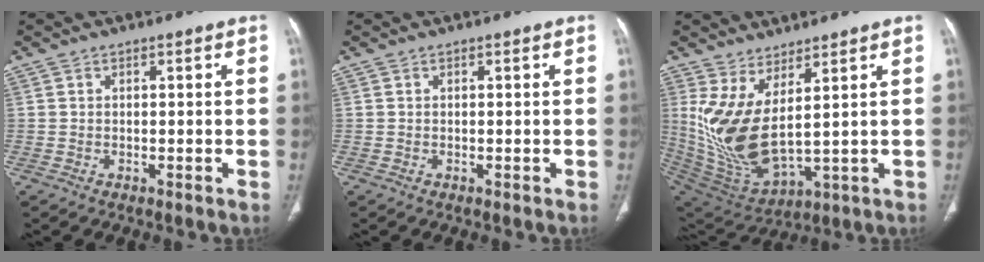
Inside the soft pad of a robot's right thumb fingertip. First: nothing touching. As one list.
[{"total": 0.0}, {"total": 14.0, "force": [4.4, 5.0, 12.3], "torque": [-0.262, -0.047, 0.114]}]